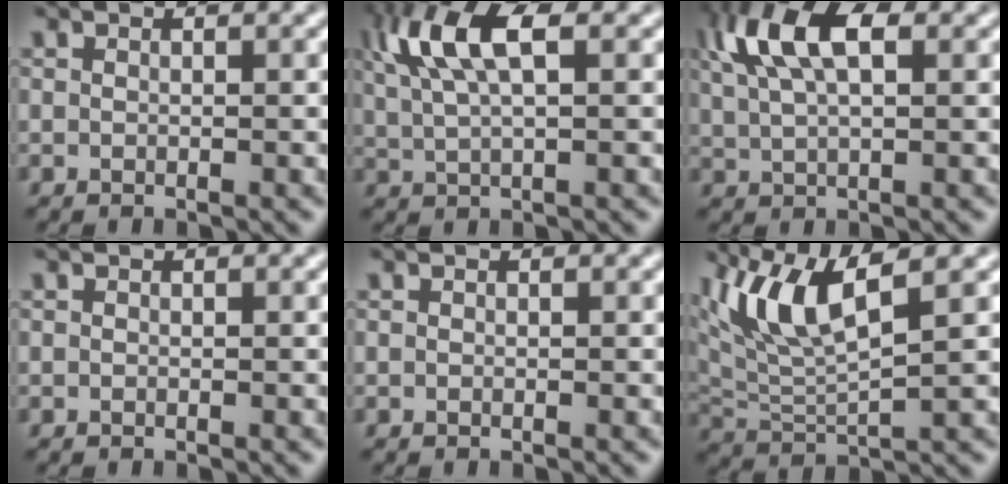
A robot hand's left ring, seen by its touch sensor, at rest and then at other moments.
{"total": 7.0, "force": [2.6, 2.7, 5.9], "torque": [-0.126, 0.016, 0.049]}
{"total": 7.5, "force": [3.0, 3.4, 5.9], "torque": [-0.125, 0.021, 0.049]}
{"total": 0.0}
{"total": 0.0}
{"total": 6.6, "force": [3.5, 1.6, 5.4], "torque": [-0.113, 0.000, 0.069]}